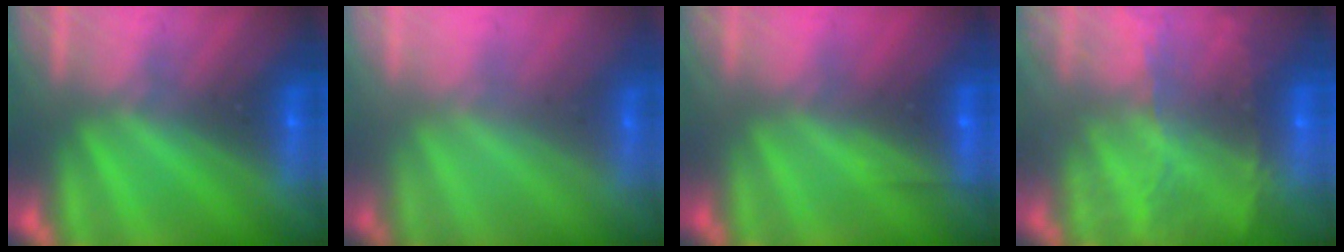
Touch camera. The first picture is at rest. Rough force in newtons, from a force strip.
{"total": 2.1}
{"total": 2.4}
{"total": 6.9}